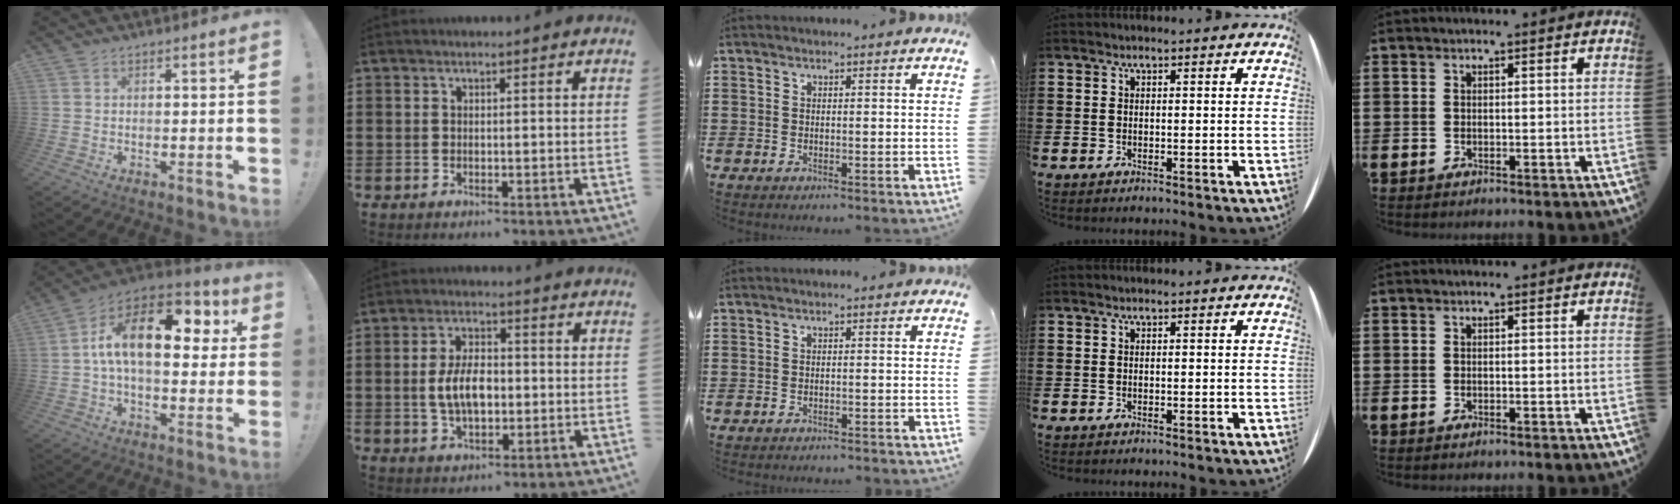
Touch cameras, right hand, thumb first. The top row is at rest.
{"thumb": {"total": 18.5, "force": [3.7, 9.5, 15.4], "torque": [-0.245, -0.004, 0.056]}, "index": {"total": 7.0, "force": [-0.3, 3.8, 5.8], "torque": [-0.115, 0.005, -0.012]}, "middle": {"total": 1.0, "force": [-1.0, -0.1, 0.1], "torque": [-0.004, 0.002, -0.021]}}